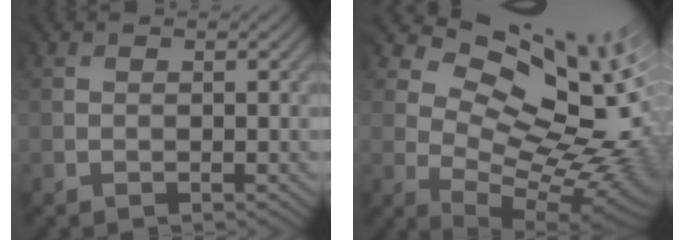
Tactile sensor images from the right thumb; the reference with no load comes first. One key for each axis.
{"total": 14.6, "fx": 5.4, "fy": 8.2, "fz": 10.9, "tx": -0.150, "ty": 0.013, "tz": 0.106}